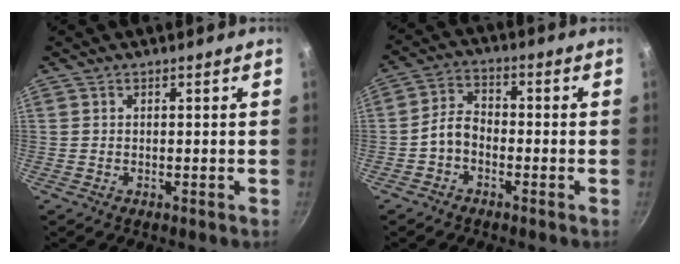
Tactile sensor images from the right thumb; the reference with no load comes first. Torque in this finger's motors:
{"motor_torque": [-0.03, 0.08, 0.22, -0.40, 0.02]}